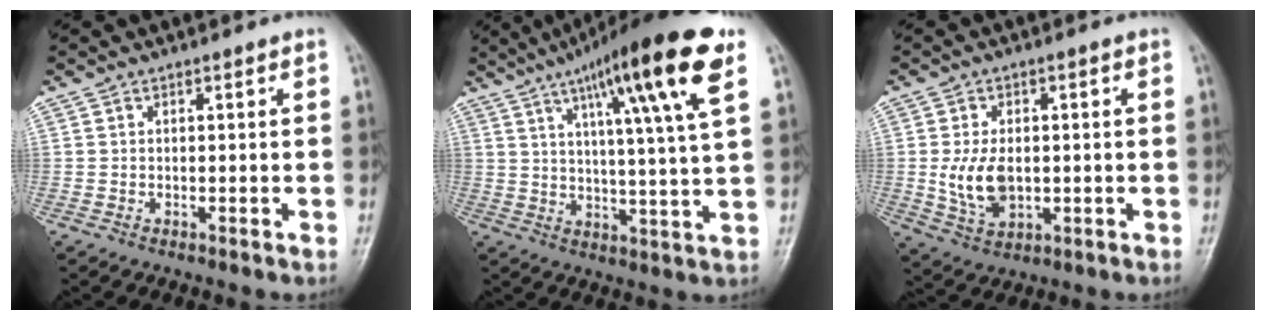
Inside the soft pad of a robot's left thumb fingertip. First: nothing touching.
{"total": 18.9, "force": [9.4, 1.9, 16.3], "torque": [-0.243, -0.020, 0.137]}
{"total": 7.8, "force": [-0.3, 4.9, 6.0], "torque": [-0.108, -0.006, 0.003]}